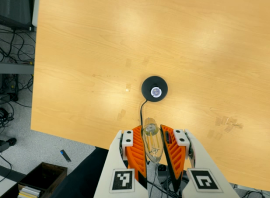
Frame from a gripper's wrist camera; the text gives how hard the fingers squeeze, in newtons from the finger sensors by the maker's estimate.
{"total": 20.5, "left": 22.7, "right": 18.3}